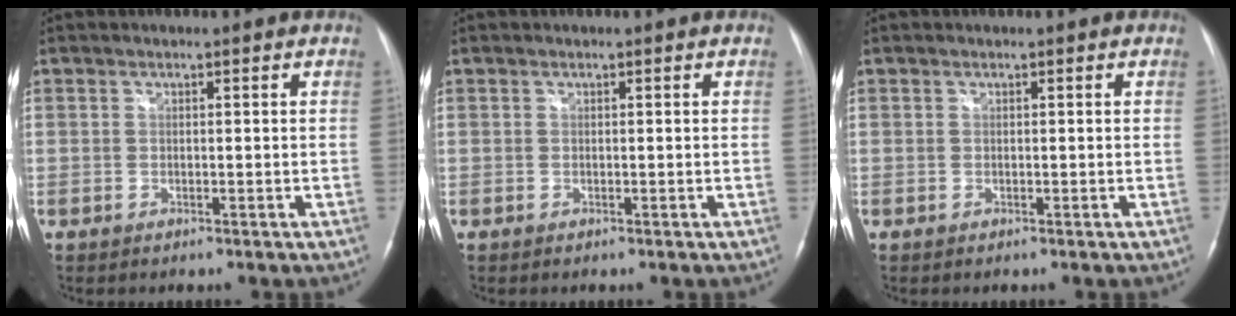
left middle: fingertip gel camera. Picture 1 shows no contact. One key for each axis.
{"total": 0.0}
{"total": 0.0}